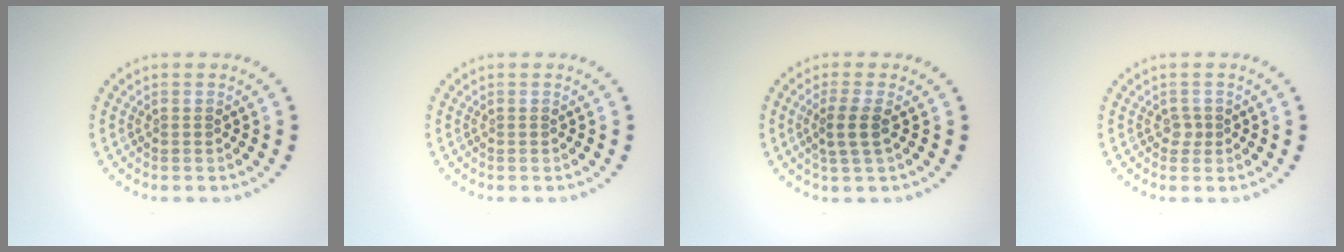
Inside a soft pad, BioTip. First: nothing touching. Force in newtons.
{"total": 0.0}
{"total": 2.2, "press": 1.9, "slide": 1.2}
{"total": 1.0, "press": 0.7, "slide": 0.6}